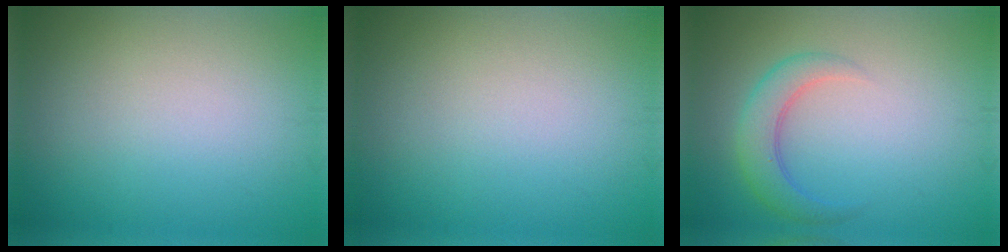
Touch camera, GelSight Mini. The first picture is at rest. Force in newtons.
{"total": 0.0}
{"total": 3.1, "press": 3.1, "slide": 0.1}